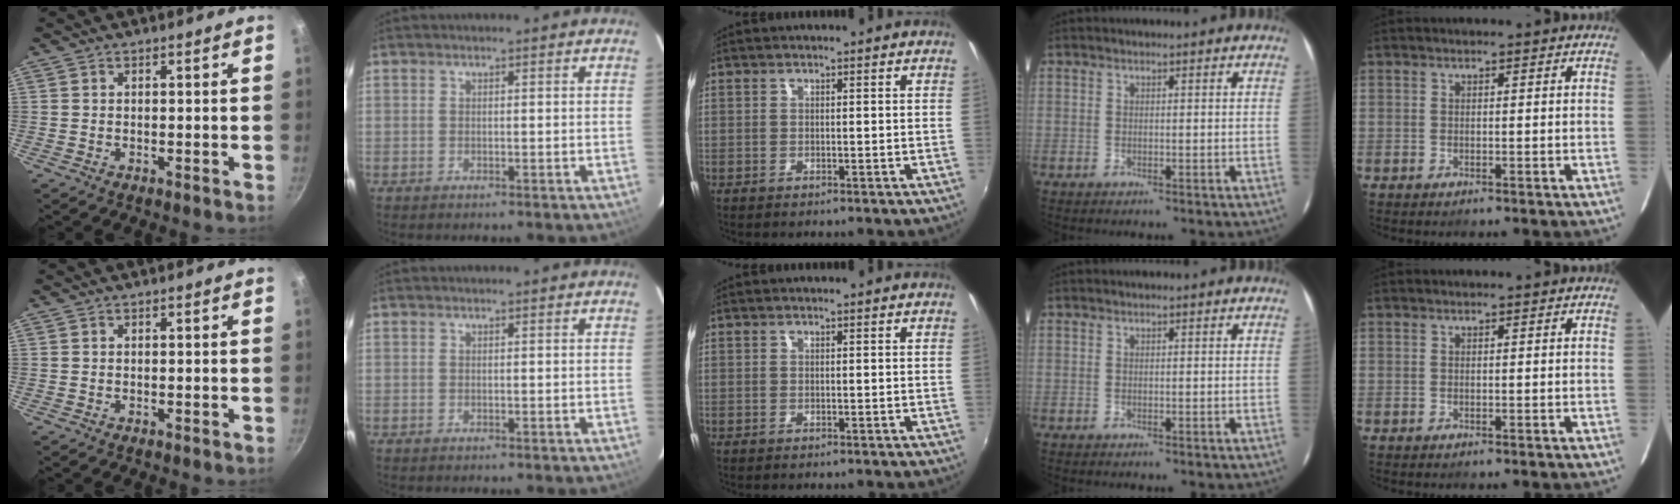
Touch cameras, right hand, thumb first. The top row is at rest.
{}